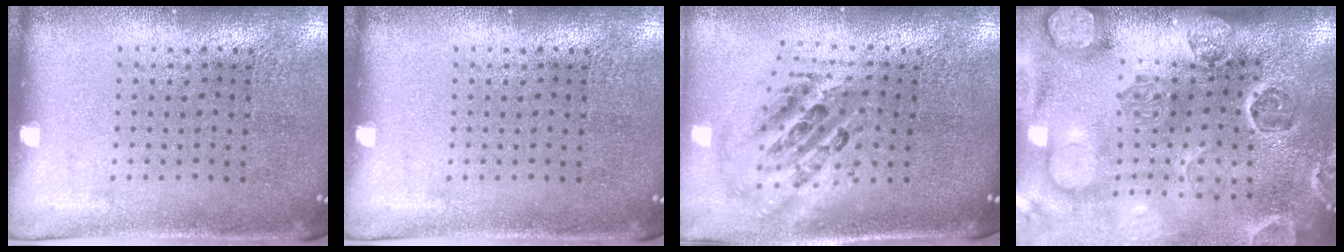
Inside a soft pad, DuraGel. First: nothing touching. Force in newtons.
{"total": 0.0}
{"total": 2.4, "press": 1.7, "slide": 1.7}
{"total": 4.5, "press": 3.4, "slide": 2.9}